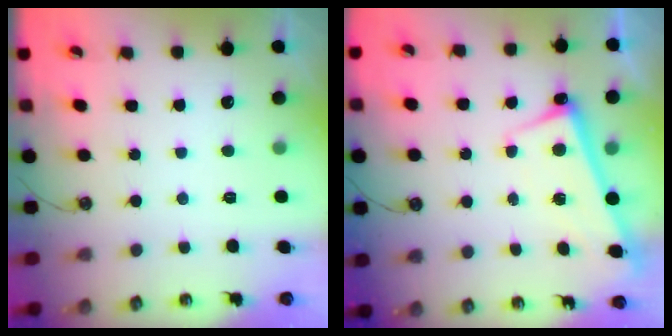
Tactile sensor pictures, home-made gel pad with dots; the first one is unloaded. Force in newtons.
{"total": 2.7, "press": 2.6, "slide": 0.4}